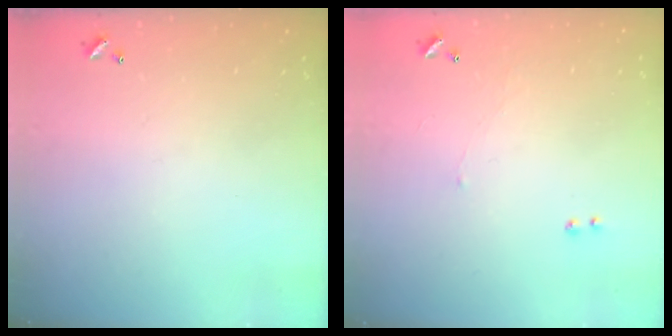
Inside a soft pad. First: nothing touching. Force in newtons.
{"total": 1.2, "press": 1.0, "slide": 0.6}